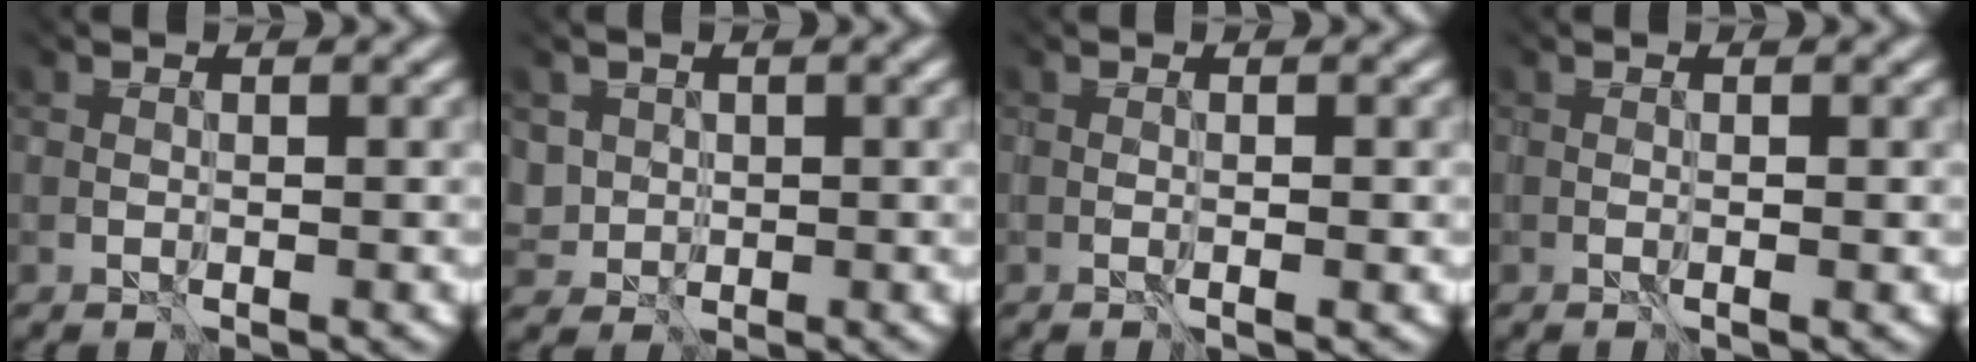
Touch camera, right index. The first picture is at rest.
{"total": 2.1, "force": [0.8, 1.9, -0.4], "torque": [-0.027, 0.003, 0.031]}
{"total": 0.9, "force": [-0.5, 0.0, 0.8], "torque": [-0.013, -0.001, -0.004]}
{"total": 0.6, "force": [-0.3, 0.1, 0.6], "torque": [-0.011, 0.000, -0.003]}